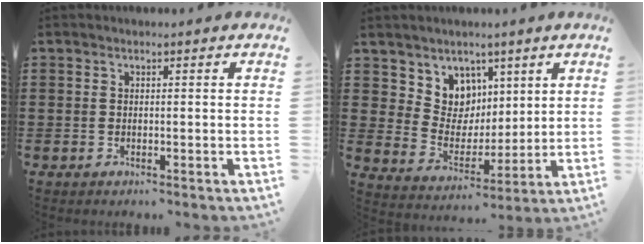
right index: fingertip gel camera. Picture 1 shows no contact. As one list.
[{"total": 7.3, "force": [4.5, 5.7, 0.2], "torque": [-0.045, -0.035, 0.086]}]